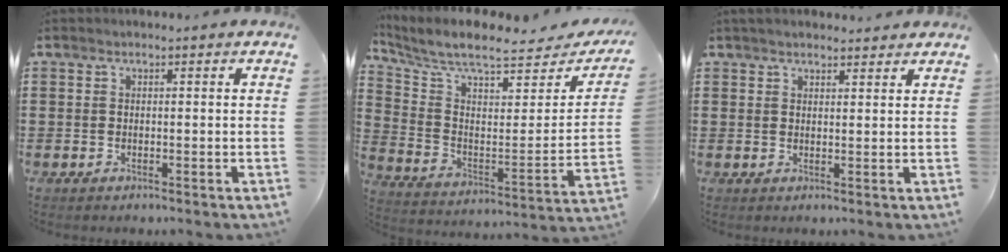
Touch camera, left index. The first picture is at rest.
{"total": 7.6, "force": [6.4, 0.7, 4.1], "torque": [-0.110, -0.052, 0.104]}
{"total": 2.1, "force": [2.0, 0.4, 0.5], "torque": [-0.014, 0.002, 0.039]}